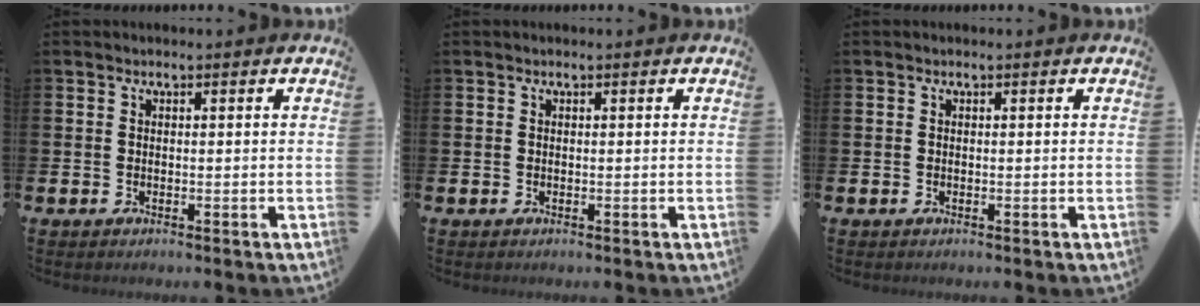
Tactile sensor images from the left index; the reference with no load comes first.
{"total": 0.0}
{"total": 0.0}